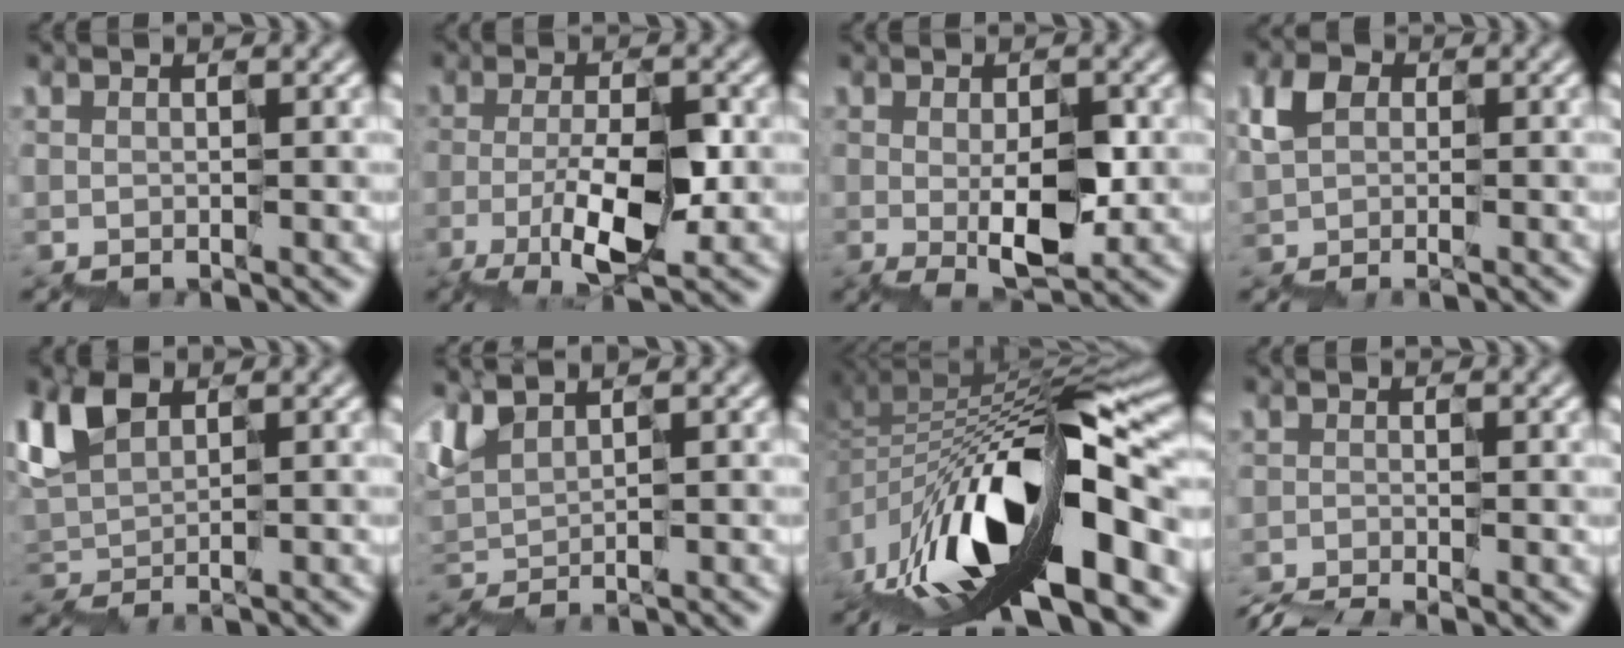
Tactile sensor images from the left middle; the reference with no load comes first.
{"total": 5.0, "force": [-1.5, 1.5, 4.5], "torque": [-0.083, 0.003, -0.028]}
{"total": 4.2, "force": [-0.3, 1.8, 3.7], "torque": [-0.061, 0.002, 0.001]}
{"total": 2.8, "force": [-0.2, 2.4, 1.5], "torque": [-0.023, 0.008, -0.016]}
{"total": 3.4, "force": [1.0, 1.9, 2.7], "torque": [-0.055, 0.009, 0.013]}
{"total": 2.2, "force": [1.7, 0.7, 1.2], "torque": [-0.033, 0.002, 0.034]}
{"total": 15.3, "force": [-5.7, 5.6, 13.1], "torque": [-0.216, 0.029, -0.098]}
{"total": 4.1, "force": [-4.0, 0.3, 0.9], "torque": [-0.020, -0.019, -0.076]}